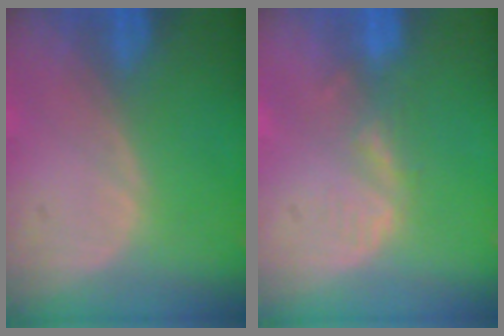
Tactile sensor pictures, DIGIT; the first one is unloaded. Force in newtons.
{"total": 2.0, "press": 2.0, "slide": 0.3}